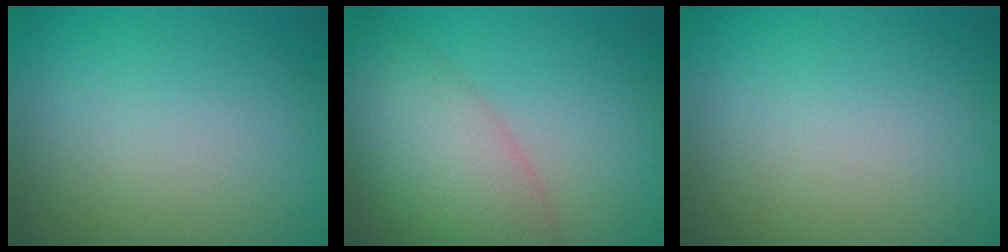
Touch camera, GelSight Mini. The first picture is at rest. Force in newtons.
{"total": 7.2, "press": 7.2, "slide": 0.5}
{"total": 0.0}